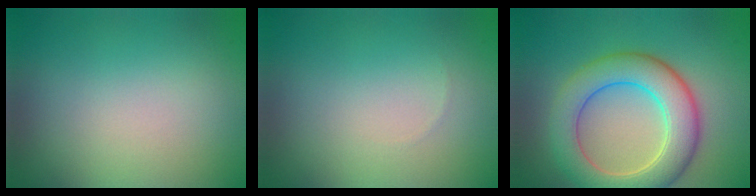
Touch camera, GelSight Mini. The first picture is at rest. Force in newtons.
{"total": 0.0}
{"total": 7.1, "press": 7.1, "slide": 0.3}